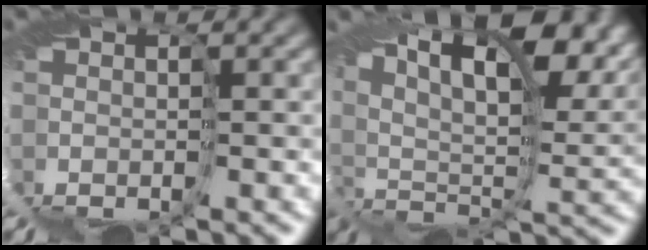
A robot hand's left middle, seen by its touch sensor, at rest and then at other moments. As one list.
[{"total": 12.5, "force": [8.1, 3.7, 8.7], "torque": [-0.147, 0.011, 0.135]}]